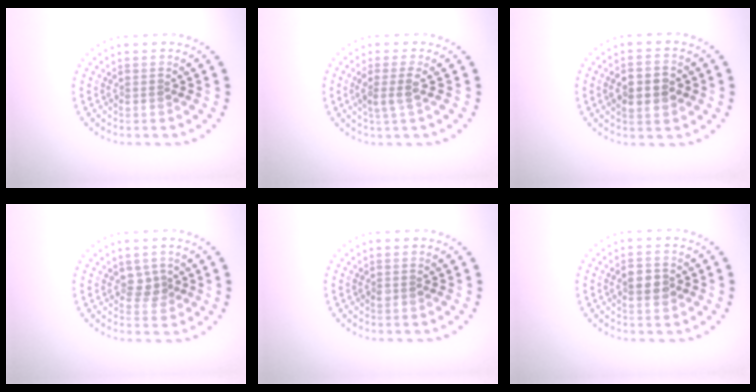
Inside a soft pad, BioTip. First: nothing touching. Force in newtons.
{"total": 2.1, "press": 1.8, "slide": 1.2}
{"total": 4.6, "press": 4.6, "slide": 0.1}
{"total": 1.8, "press": 1.4, "slide": 1.0}
{"total": 0.5, "press": 0.5, "slide": 0.1}
{"total": 2.9, "press": 2.9, "slide": 0.1}